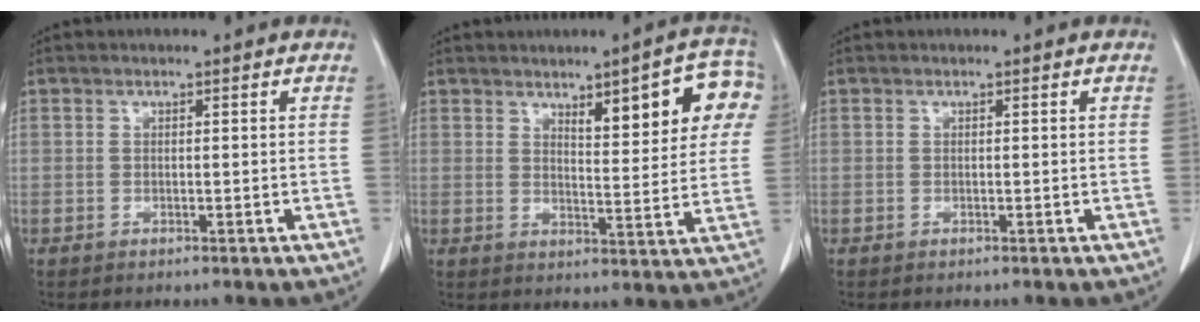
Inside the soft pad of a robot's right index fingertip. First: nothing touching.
{"total": 11.2, "force": [5.1, 2.6, 9.7], "torque": [-0.117, 0.012, 0.065]}
{"total": 0.0}